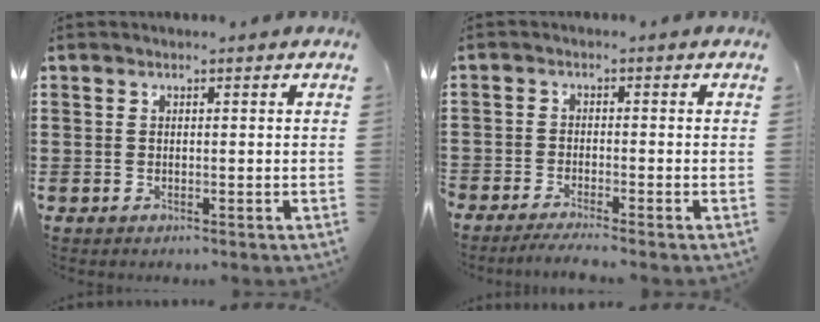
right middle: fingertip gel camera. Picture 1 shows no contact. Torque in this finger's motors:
{"motor_torque": [1.92, 0.22, 0.44, 0.16]}